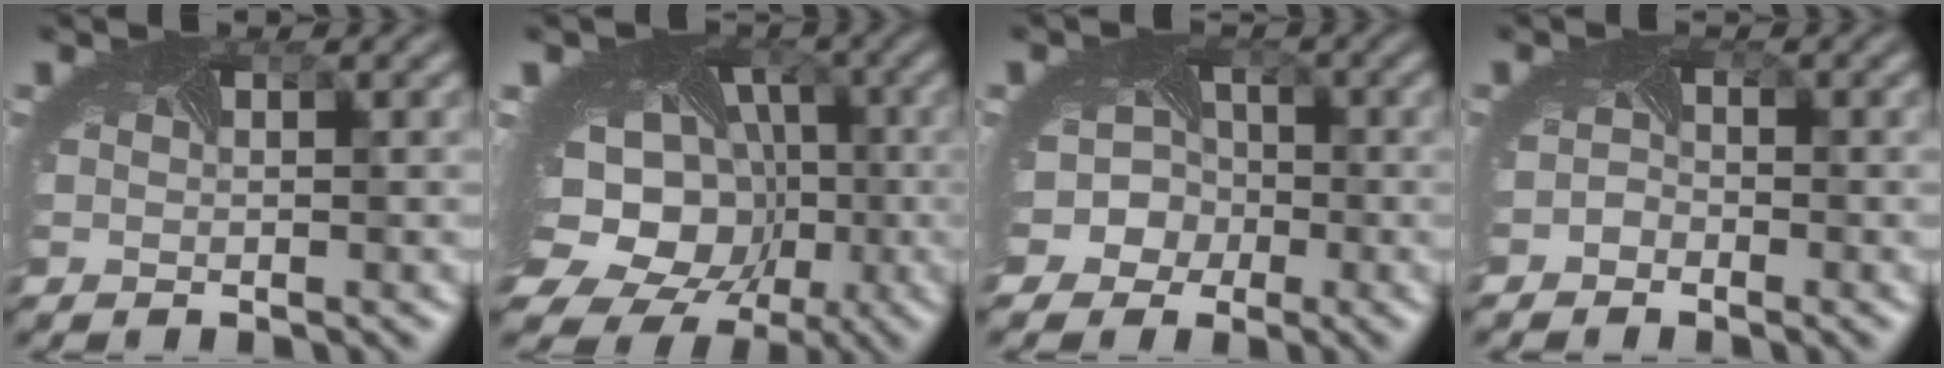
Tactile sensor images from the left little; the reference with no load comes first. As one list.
[{"total": 17.3, "force": [-3.2, 14.3, 9.1], "torque": [-0.152, -0.026, -0.064]}, {"total": 6.9, "force": [-2.2, 6.2, 2.1], "torque": [-0.028, 0.004, -0.064]}, {"total": 1.2, "force": [-1.0, 0.6, 0.0], "torque": [-0.006, -0.005, -0.024]}]